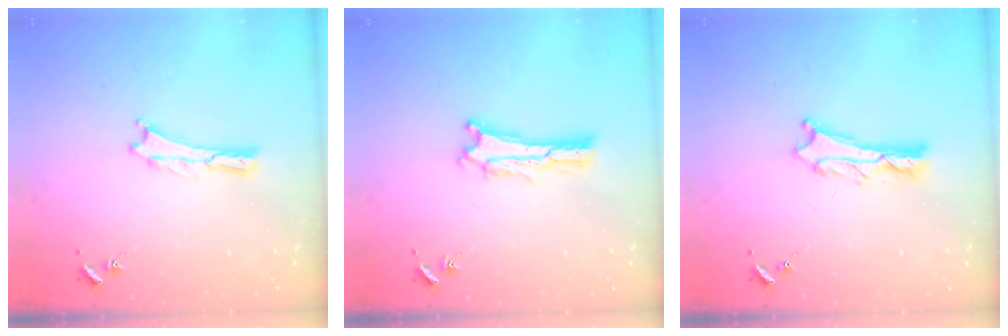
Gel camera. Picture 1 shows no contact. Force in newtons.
{"total": 0.7, "press": 0.6, "slide": 0.2}
{"total": 1.8, "press": 1.8, "slide": 0.2}